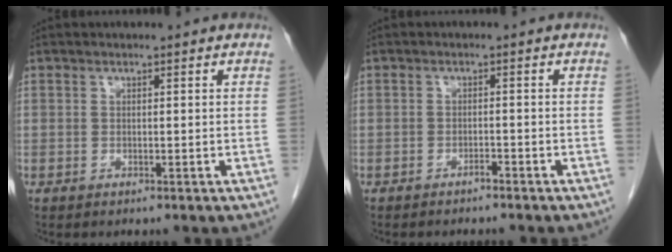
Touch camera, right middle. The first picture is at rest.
{"total": 1.8, "force": [-1.7, 0.1, 0.6], "torque": [-0.009, -0.001, -0.021]}